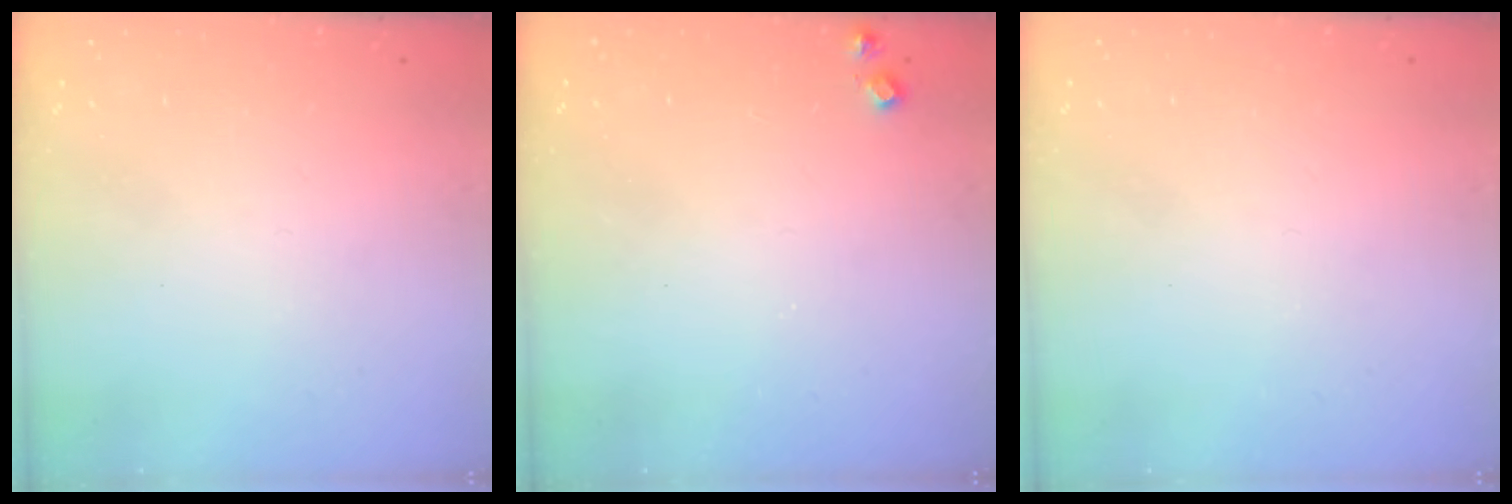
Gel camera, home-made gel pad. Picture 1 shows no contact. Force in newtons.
{"total": 5.7, "press": 5.7, "slide": 0.8}
{"total": 0.0}